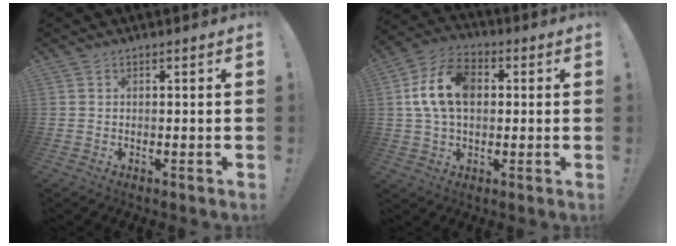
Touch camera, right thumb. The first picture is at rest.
{"total": 14.3, "force": [2.1, 9.7, 10.2], "torque": [-0.191, 0.013, 0.043]}